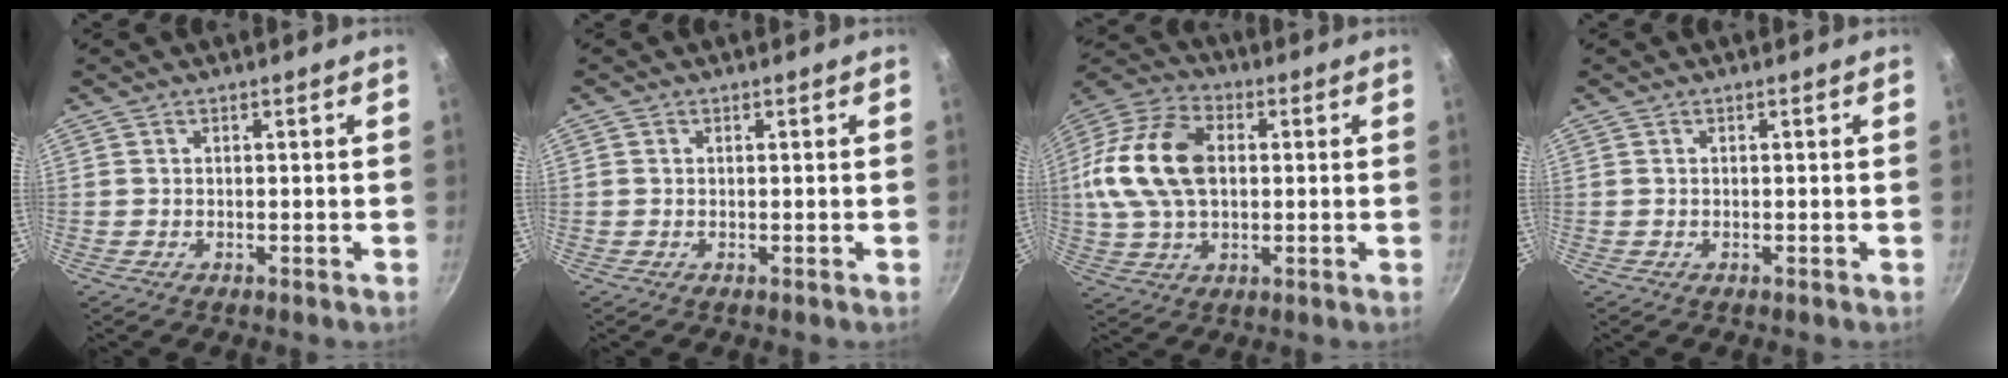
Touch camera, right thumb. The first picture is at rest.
{"total": 0.5, "force": [0.1, 0.5, 0.1], "torque": [0.000, 0.003, 0.000]}
{"total": 18.0, "force": [1.8, 11.8, 13.5], "torque": [-0.253, 0.025, 0.021]}
{"total": 0.0}